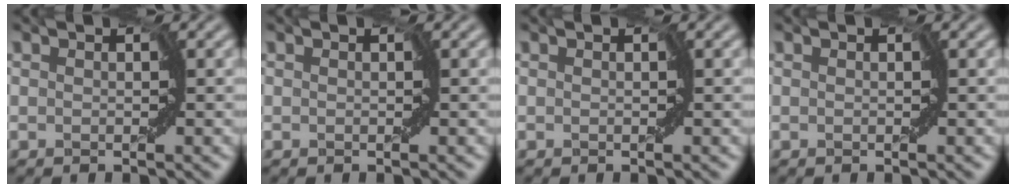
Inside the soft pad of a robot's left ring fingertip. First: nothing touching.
{"total": 0.0}
{"total": 0.0}
{"total": 0.0}